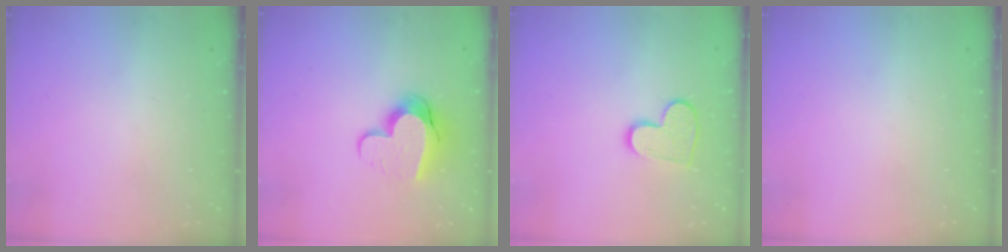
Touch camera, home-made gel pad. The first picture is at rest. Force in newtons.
{"total": 11.8, "press": 11.7, "slide": 1.0}
{"total": 10.0, "press": 10.0, "slide": 0.9}
{"total": 0.0}